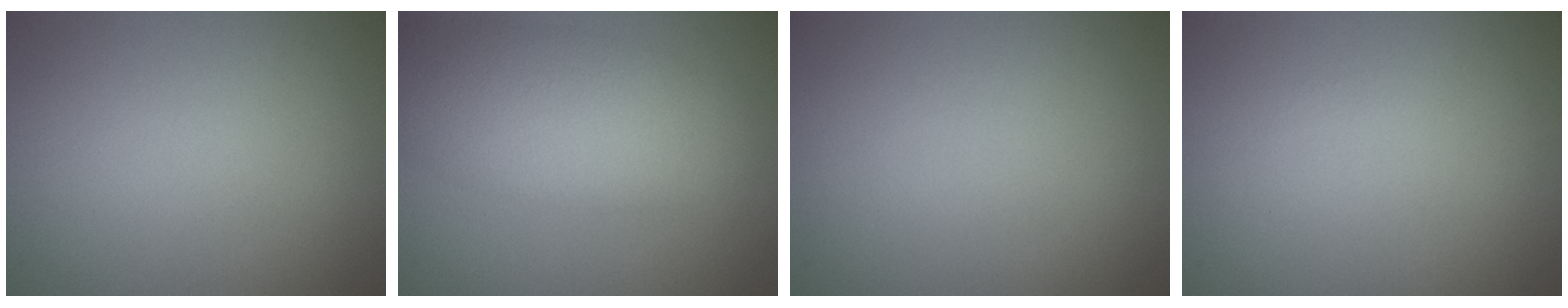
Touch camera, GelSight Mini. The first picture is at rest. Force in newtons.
{"total": 6.9, "press": 6.9, "slide": 0.5}
{"total": 0.0}
{"total": 0.0}